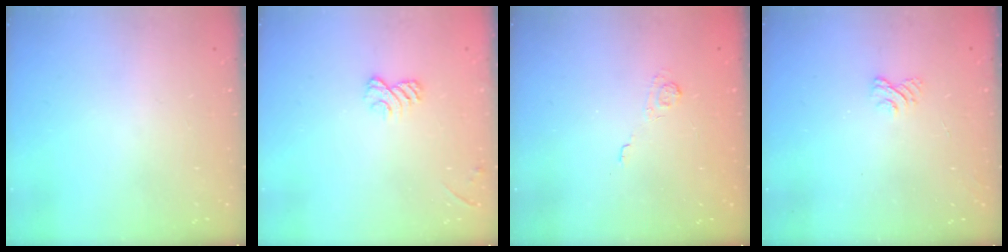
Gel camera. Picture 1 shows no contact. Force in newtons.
{"total": 6.7, "press": 6.6, "slide": 1.2}
{"total": 2.0, "press": 1.5, "slide": 1.3}
{"total": 3.1, "press": 2.8, "slide": 1.2}